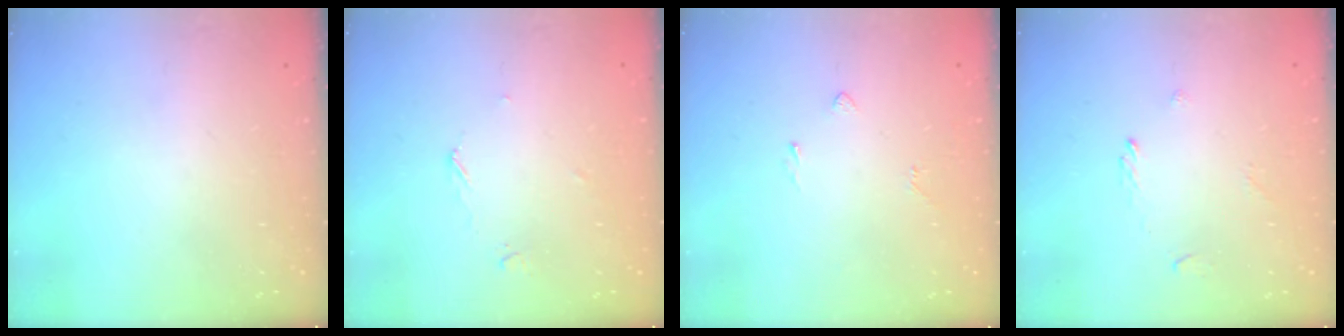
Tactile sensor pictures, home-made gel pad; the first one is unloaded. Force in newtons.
{"total": 3.7, "press": 3.7, "slide": 0.4}
{"total": 2.0, "press": 1.9, "slide": 0.8}
{"total": 1.6, "press": 1.5, "slide": 0.5}